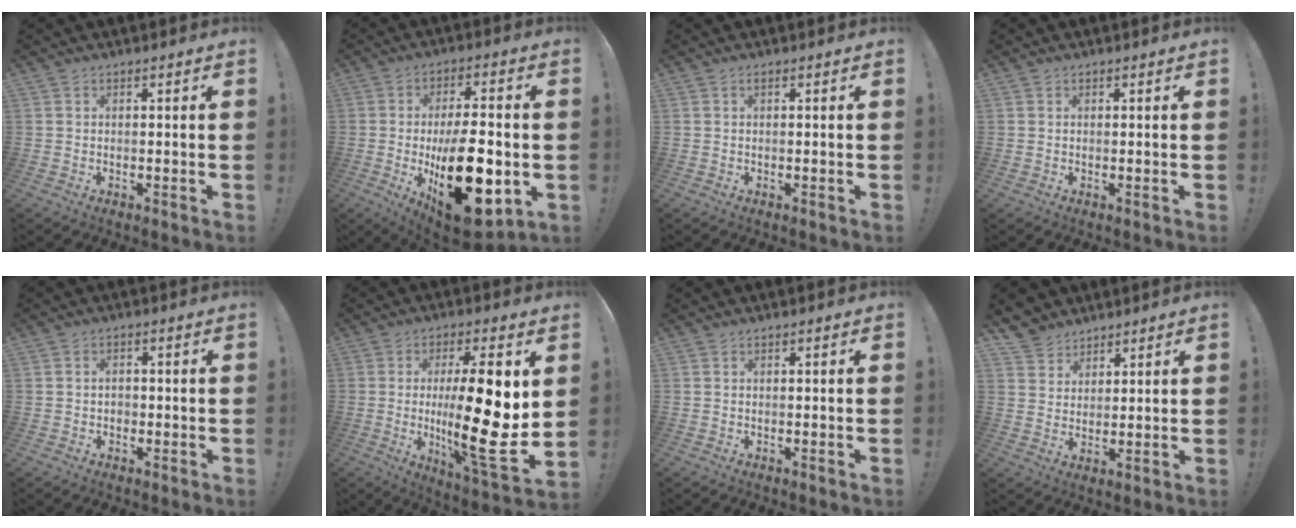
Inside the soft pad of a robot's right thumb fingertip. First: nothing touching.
{"total": 25.2, "force": [-4.9, 11.5, 21.9], "torque": [-0.358, 0.016, -0.060]}
{"total": 1.2, "force": [0.2, 0.2, 1.1], "torque": [-0.026, 0.003, 0.003]}
{"total": 0.5, "force": [0.2, 0.4, -0.2], "torque": [-0.001, 0.002, 0.005]}
{"total": 2.0, "force": [-0.7, 1.6, 1.0], "torque": [-0.018, 0.006, -0.014]}
{"total": 22.4, "force": [0.5, 5.2, 21.8], "torque": [-0.367, -0.020, 0.006]}
{"total": 0.0}
{"total": 6.1, "force": [4.9, 3.6, 0.1], "torque": [-0.015, -0.034, 0.100]}